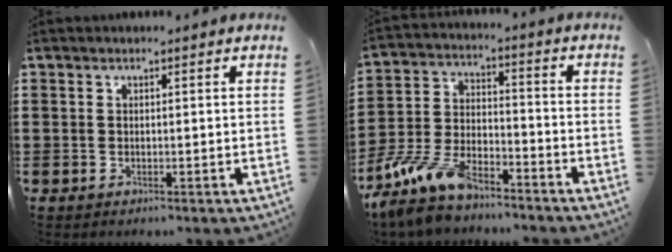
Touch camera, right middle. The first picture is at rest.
{"total": 9.8, "force": [-8.3, 2.9, 4.3], "torque": [-0.107, 0.008, -0.166]}